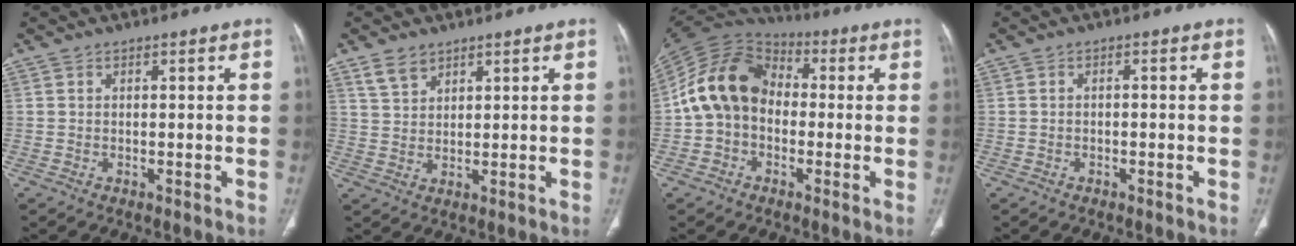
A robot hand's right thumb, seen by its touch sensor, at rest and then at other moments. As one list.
[{"total": 4.1, "force": [3.0, 2.3, 1.5], "torque": [-0.018, -0.014, 0.065]}, {"total": 14.4, "force": [-0.6, 11.1, 9.1], "torque": [-0.156, 0.036, -0.027]}, {"total": 0.6, "force": [-0.3, 0.3, 0.5], "torque": [-0.009, 0.007, -0.007]}]